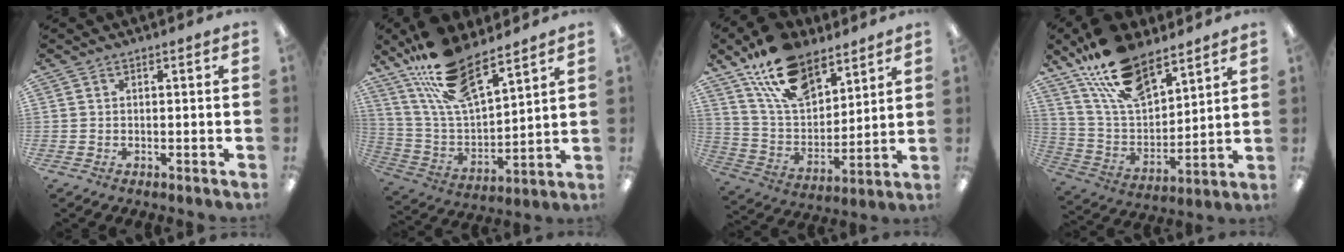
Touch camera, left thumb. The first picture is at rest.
{"total": 17.6, "force": [13.9, 5.2, 9.5], "torque": [-0.200, -0.075, 0.246]}
{"total": 18.1, "force": [12.6, 9.1, 9.1], "torque": [-0.174, -0.057, 0.232]}
{"total": 18.9, "force": [13.5, 8.5, 10.2], "torque": [-0.203, -0.062, 0.244]}